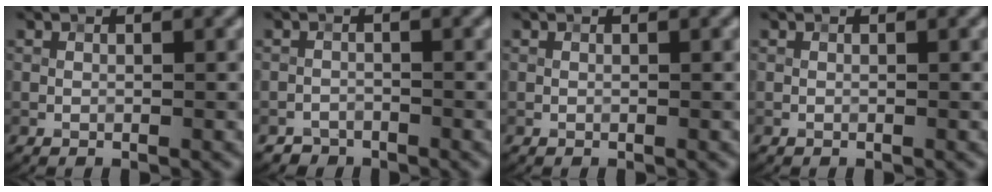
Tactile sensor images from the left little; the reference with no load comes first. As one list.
[{"total": 1.5, "force": [-1.3, 0.7, -0.2], "torque": [0.009, 0.008, -0.024]}, {"total": 0.0}, {"total": 0.0}]